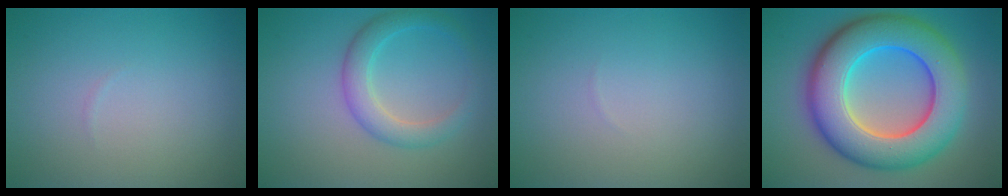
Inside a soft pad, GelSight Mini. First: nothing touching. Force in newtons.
{"total": 3.2, "press": 3.2, "slide": 0.1}
{"total": 0.0}
{"total": 12.3, "press": 12.3, "slide": 0.2}